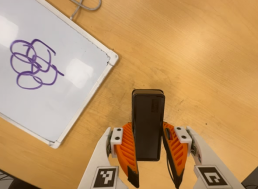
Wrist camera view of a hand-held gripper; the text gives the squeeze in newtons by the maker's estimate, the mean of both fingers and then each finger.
{"total": 6.0, "left": 3.9, "right": 8.0}